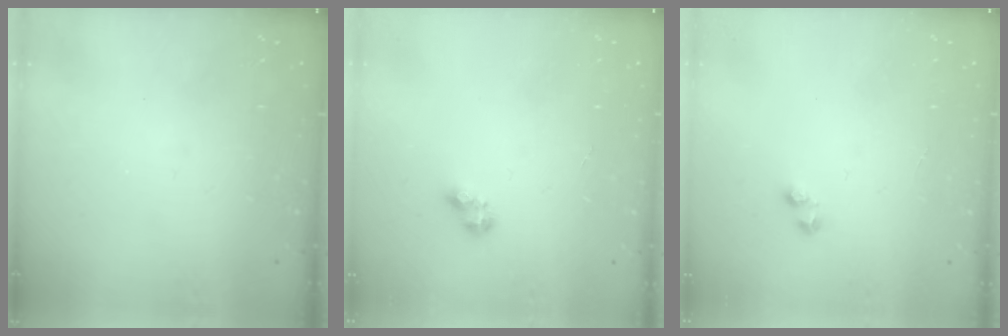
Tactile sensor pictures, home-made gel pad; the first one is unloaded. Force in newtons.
{"total": 3.2, "press": 3.2, "slide": 0.5}
{"total": 1.4, "press": 1.4, "slide": 0.5}